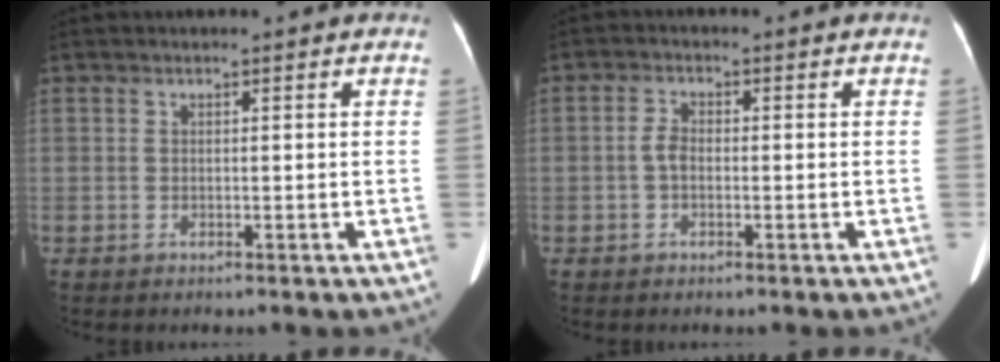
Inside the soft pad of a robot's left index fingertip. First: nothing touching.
{"total": 2.2, "force": [-0.6, 1.5, 1.5], "torque": [-0.036, 0.010, -0.013]}